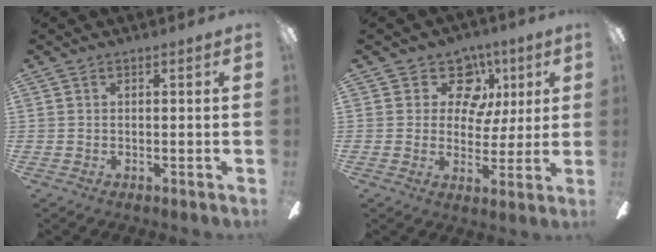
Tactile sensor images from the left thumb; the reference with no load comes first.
{"total": 12.0, "force": [5.1, 9.1, 5.9], "torque": [-0.078, -0.018, 0.093]}